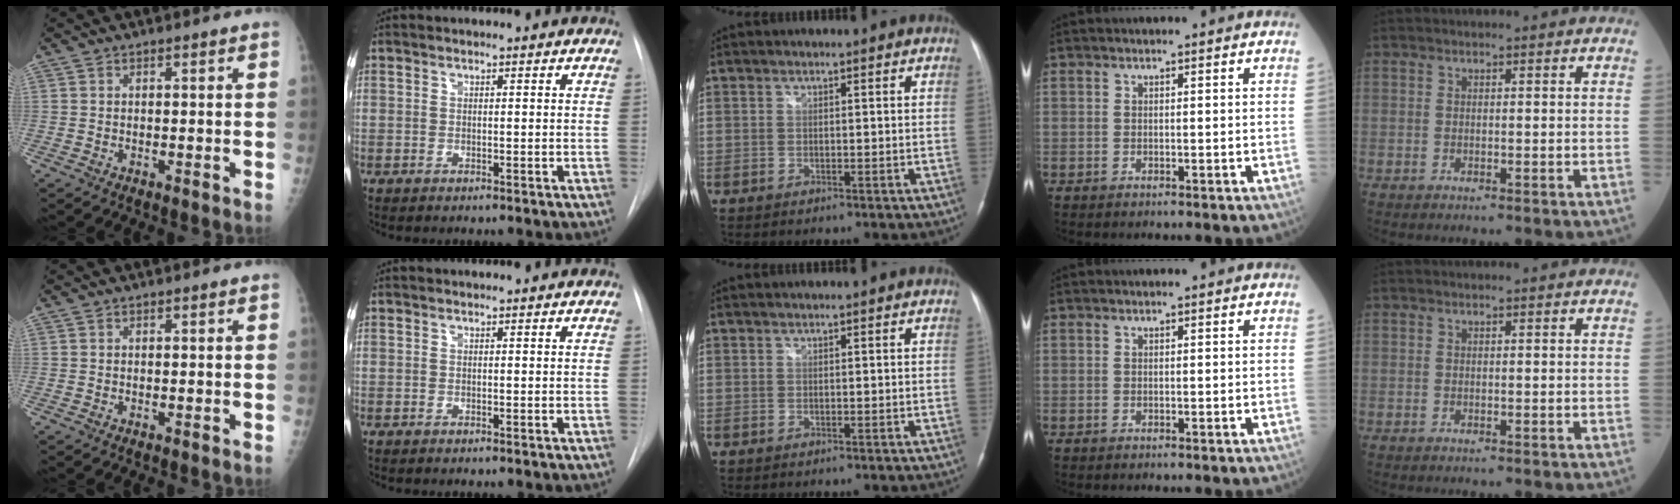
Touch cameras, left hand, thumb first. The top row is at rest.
{}